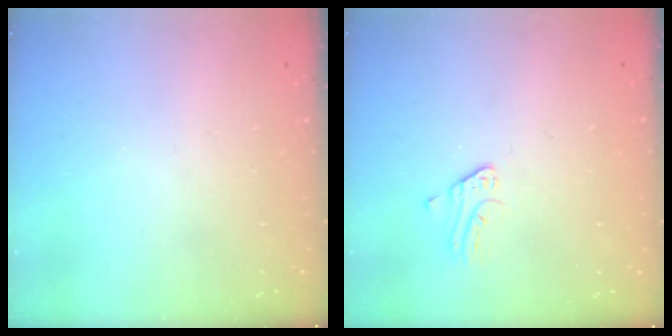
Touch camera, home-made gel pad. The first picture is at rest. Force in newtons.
{"total": 0.8, "press": 0.8, "slide": 0.1}